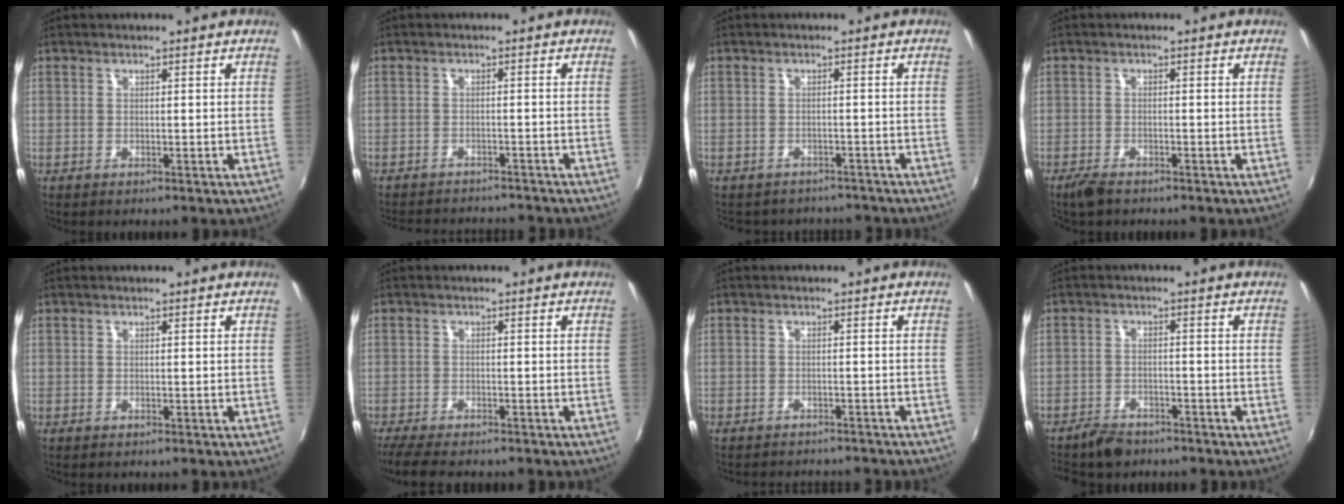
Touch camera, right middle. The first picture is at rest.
{"total": 10.5, "force": [-9.6, 2.1, 3.7], "torque": [-0.086, -0.013, -0.134]}
{"total": 7.5, "force": [-6.6, 2.9, 2.0], "torque": [-0.048, -0.011, -0.087]}
{"total": 3.0, "force": [-2.5, 1.1, 1.3], "torque": [-0.038, -0.007, -0.050]}
{"total": 0.0}
{"total": 7.0, "force": [-5.9, 1.2, 3.6], "torque": [-0.089, -0.029, -0.102]}
{"total": 7.3, "force": [-6.7, 1.6, 2.4], "torque": [-0.057, -0.012, -0.088]}
{"total": 4.8, "force": [-4.2, 2.1, 1.1], "torque": [-0.043, -0.001, -0.073]}